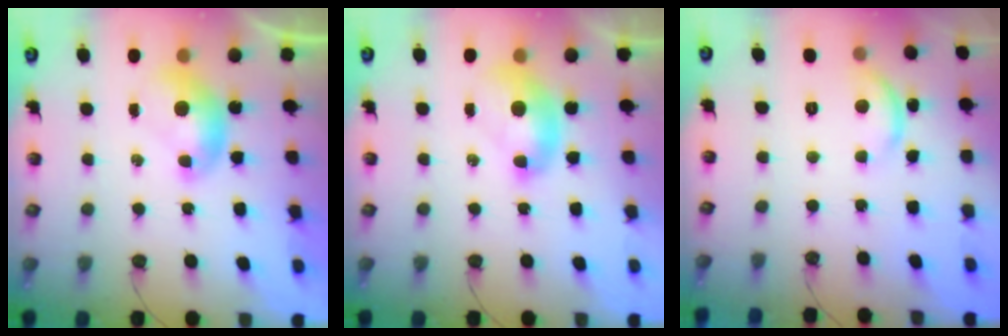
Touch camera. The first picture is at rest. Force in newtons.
{"total": 2.2, "press": 2.2, "slide": 0.3}
{"total": 3.3, "press": 3.3, "slide": 0.4}